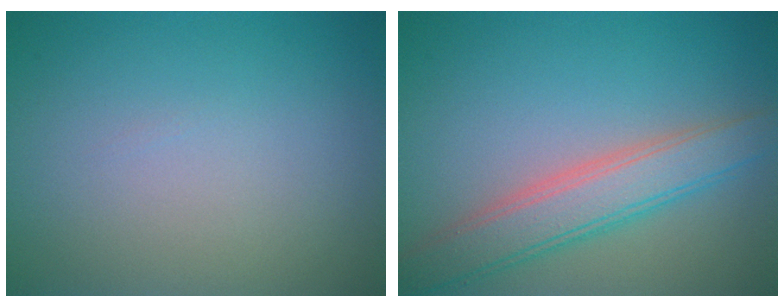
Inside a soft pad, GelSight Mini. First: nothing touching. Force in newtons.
{"total": 4.9, "press": 4.9, "slide": 0.3}